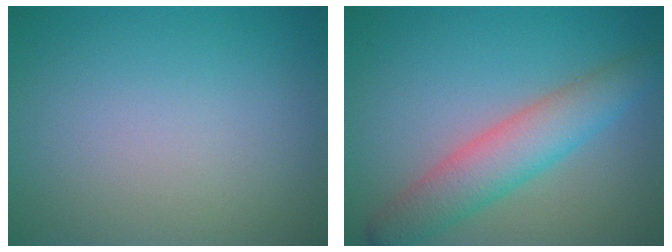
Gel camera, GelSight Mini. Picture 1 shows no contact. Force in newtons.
{"total": 5.2, "press": 5.2, "slide": 0.1}